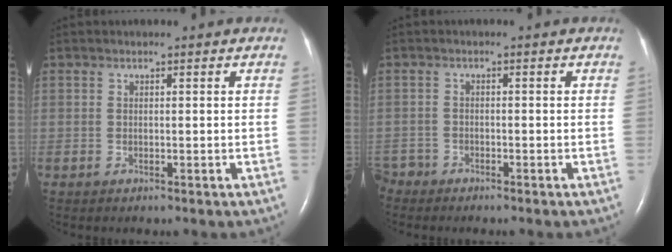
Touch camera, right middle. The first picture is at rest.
{"total": 2.3, "force": [-2.1, 0.6, -0.3], "torque": [0.005, -0.004, -0.043]}